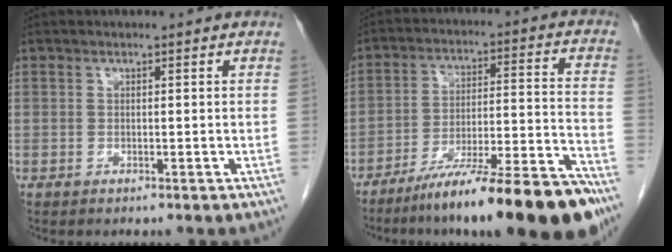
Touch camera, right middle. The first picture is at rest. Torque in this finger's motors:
{"motor_torque": [1.16, -0.98, 0.41, 0.18]}